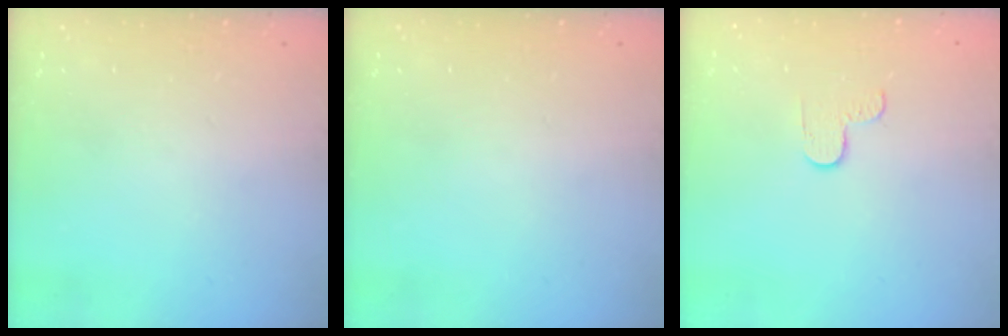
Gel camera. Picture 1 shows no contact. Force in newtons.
{"total": 0.0}
{"total": 2.7, "press": 2.6, "slide": 0.4}